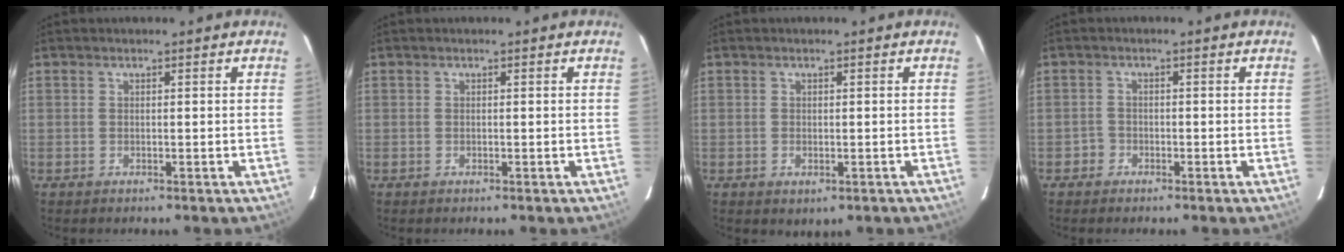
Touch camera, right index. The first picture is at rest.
{"total": 0.0}
{"total": 1.8, "force": [-0.4, 1.4, 1.1], "torque": [-0.017, -0.004, -0.003]}
{"total": 1.8, "force": [-1.2, 1.3, -0.1], "torque": [0.000, 0.007, -0.022]}